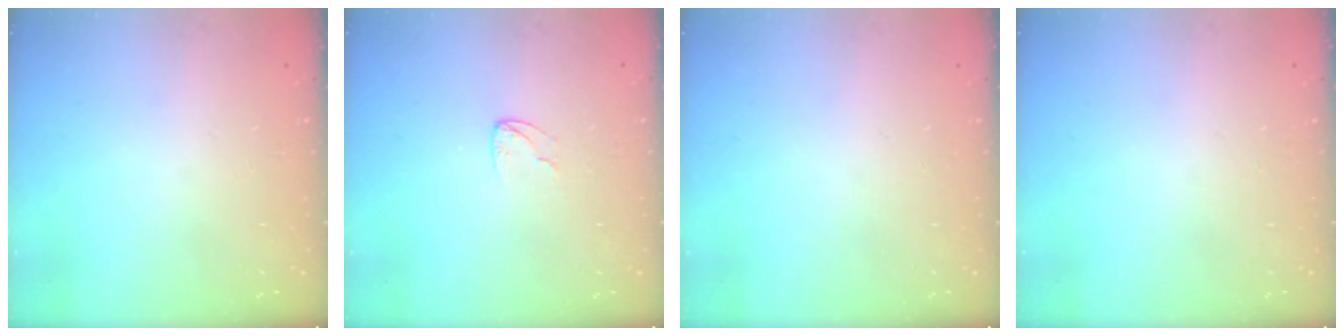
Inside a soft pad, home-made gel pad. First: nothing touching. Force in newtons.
{"total": 3.3, "press": 3.3, "slide": 0.3}
{"total": 0.0}
{"total": 0.0}